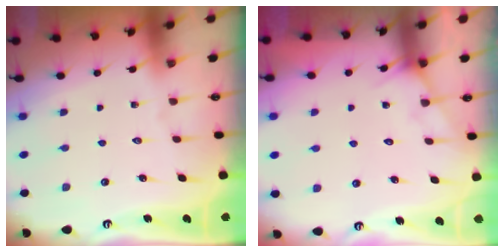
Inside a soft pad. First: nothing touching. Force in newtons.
{"total": 4.6, "press": 4.6, "slide": 0.3}